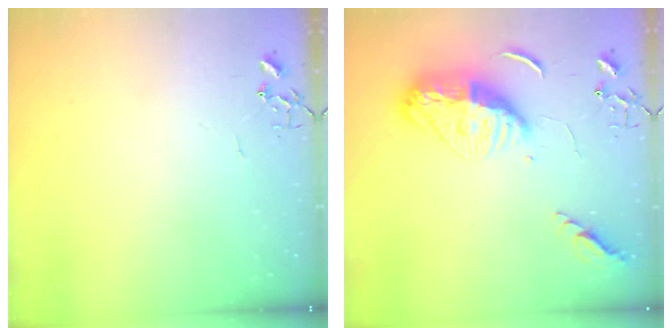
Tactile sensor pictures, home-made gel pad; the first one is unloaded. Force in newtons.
{"total": 14.6, "press": 14.5, "slide": 1.2}